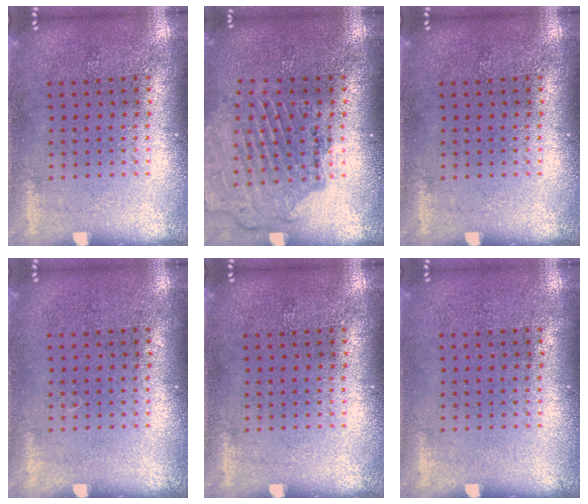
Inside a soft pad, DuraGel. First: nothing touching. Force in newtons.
{"total": 1.6, "press": 1.5, "slide": 0.3}
{"total": 0.0}
{"total": 0.0}
{"total": 0.0}
{"total": 0.0}